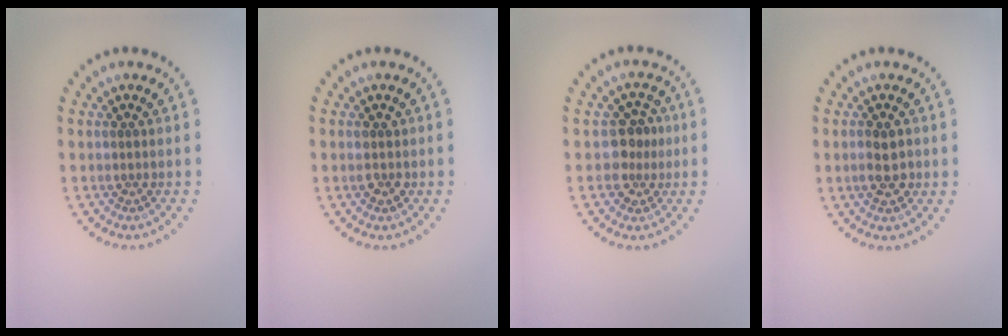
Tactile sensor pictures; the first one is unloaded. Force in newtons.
{"total": 1.4, "press": 1.4, "slide": 0.3}
{"total": 2.7, "press": 2.5, "slide": 1.1}
{"total": 2.4, "press": 2.3, "slide": 0.4}